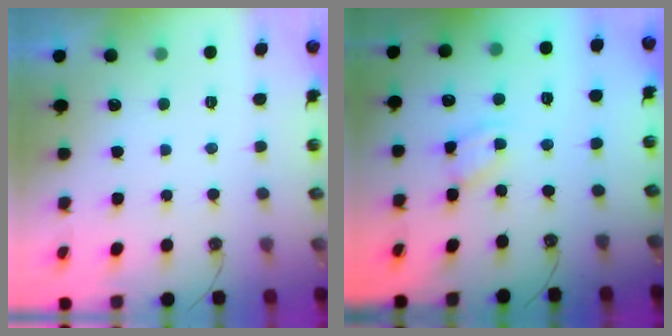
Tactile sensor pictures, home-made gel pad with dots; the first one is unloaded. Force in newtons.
{"total": 2.7, "press": 2.7, "slide": 0.1}